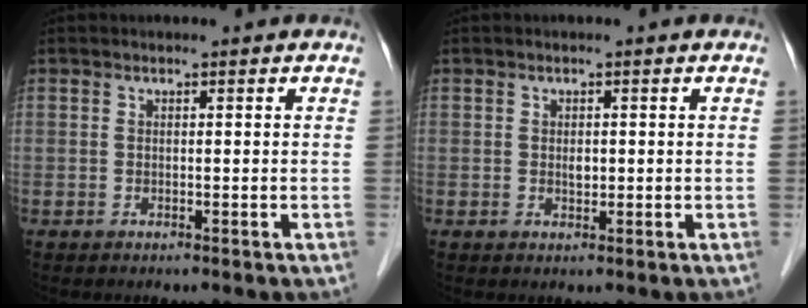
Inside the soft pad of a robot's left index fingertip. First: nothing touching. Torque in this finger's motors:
{"motor_torque": [0.05, 0.03, -0.03, 0.00]}